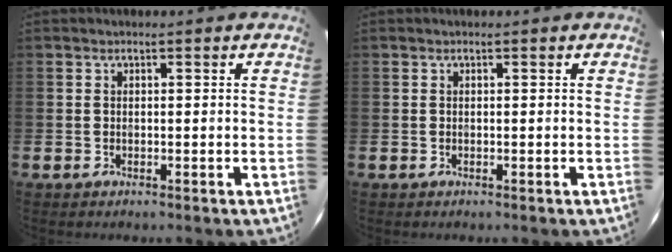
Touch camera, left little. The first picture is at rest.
{"total": 0.0}